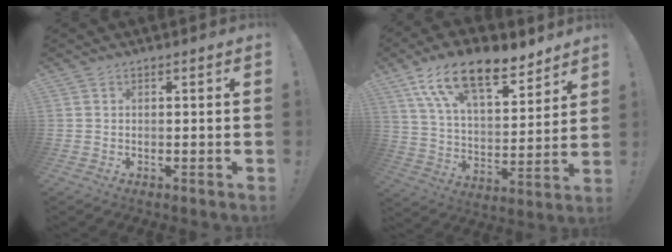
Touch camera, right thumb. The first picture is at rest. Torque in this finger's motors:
{"motor_torque": [0.45, 2.89, 0.79, -0.04, 0.34]}